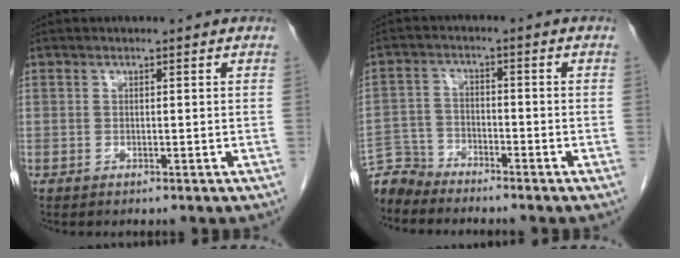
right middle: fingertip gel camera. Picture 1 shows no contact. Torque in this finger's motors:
{"motor_torque": [-0.13, 0.10, -0.04, -0.06]}